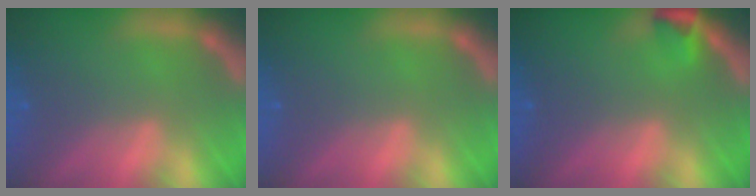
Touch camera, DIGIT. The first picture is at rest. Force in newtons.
{"total": 0.0}
{"total": 1.9}